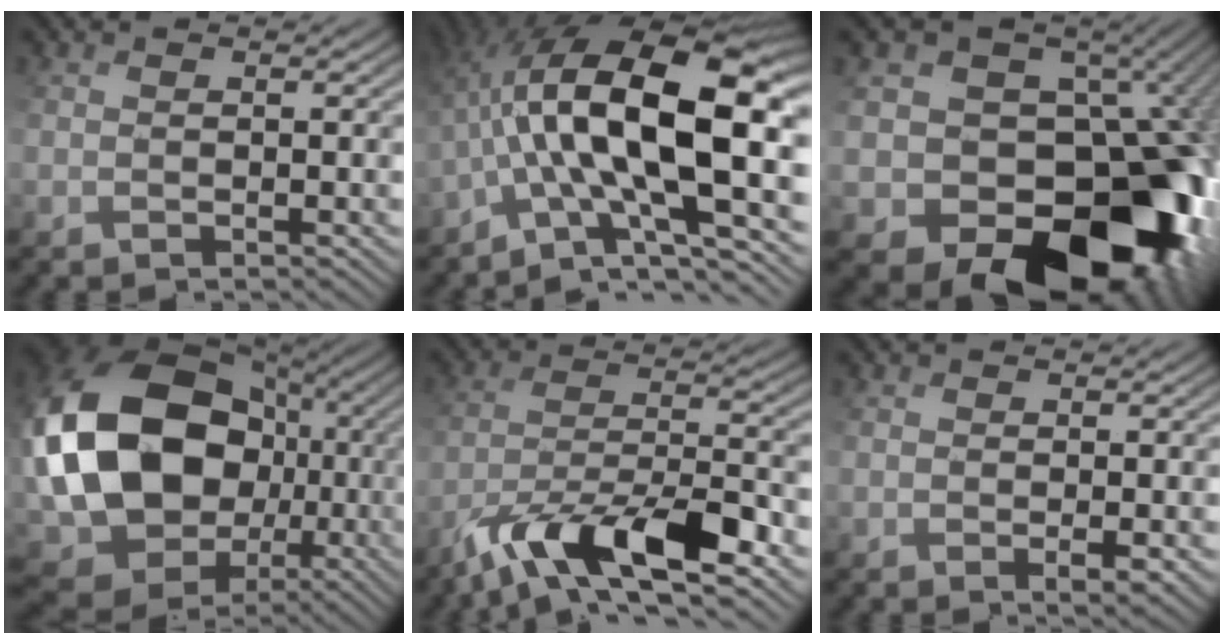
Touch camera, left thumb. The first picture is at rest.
{"total": 17.2, "force": [-1.0, 7.1, 15.6], "torque": [-0.254, 0.033, -0.033]}
{"total": 20.1, "force": [-3.9, 15.3, 12.5], "torque": [-0.151, -0.046, -0.034]}
{"total": 21.6, "force": [0.8, 17.0, 13.3], "torque": [-0.321, -0.018, 0.036]}
{"total": 12.2, "force": [-7.9, 3.2, 8.7], "torque": [-0.160, -0.004, -0.148]}
{"total": 1.3, "force": [0.0, 0.2, 1.3], "torque": [-0.025, -0.007, 0.000]}